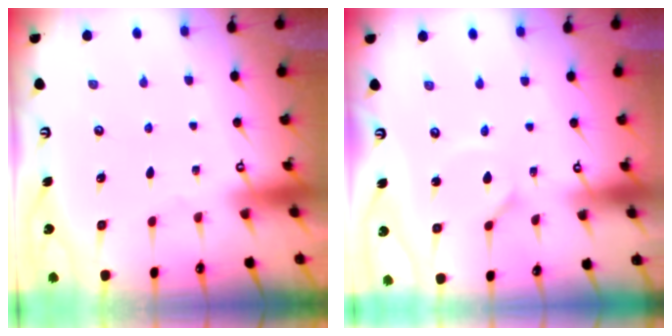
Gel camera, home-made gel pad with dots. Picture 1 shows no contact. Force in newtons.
{"total": 0.9, "press": 0.9, "slide": 0.0}